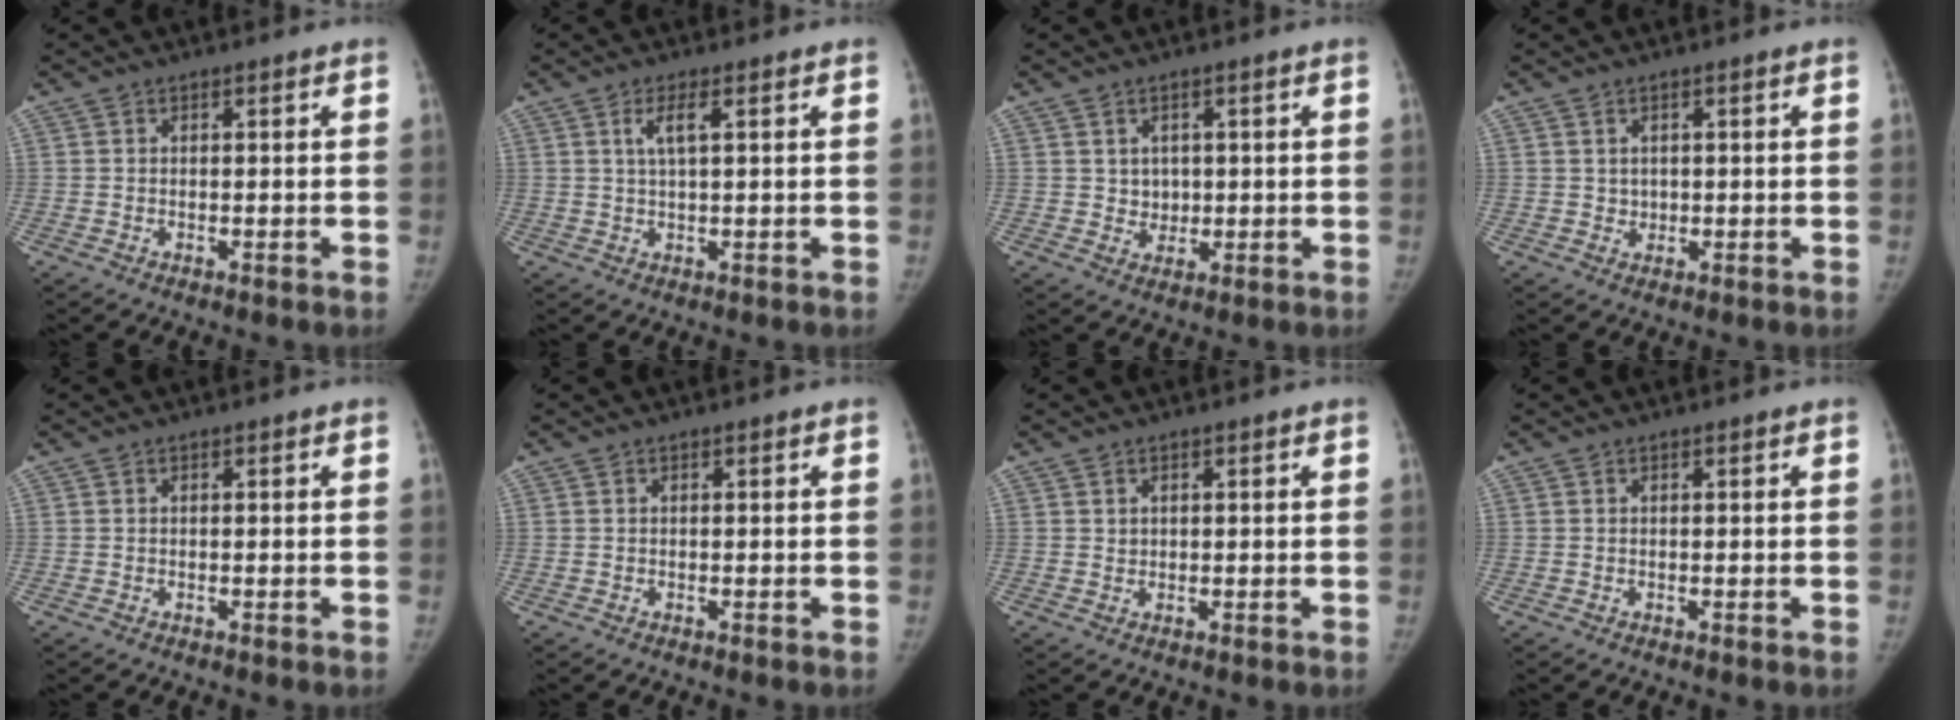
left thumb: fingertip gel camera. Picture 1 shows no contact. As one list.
[{"total": 3.1, "force": [1.2, 0.6, 2.9], "torque": [-0.061, 0.001, 0.025]}, {"total": 2.6, "force": [0.5, 2.4, 1.0], "torque": [0.002, -0.005, 0.011]}, {"total": 1.1, "force": [0.4, 1.0, 0.3], "torque": [0.005, -0.004, 0.005]}, {"total": 0.0}, {"total": 0.0}, {"total": 0.7, "force": [0.4, 0.6, 0.1], "torque": [0.009, -0.002, 0.006]}, {"total": 0.0}]